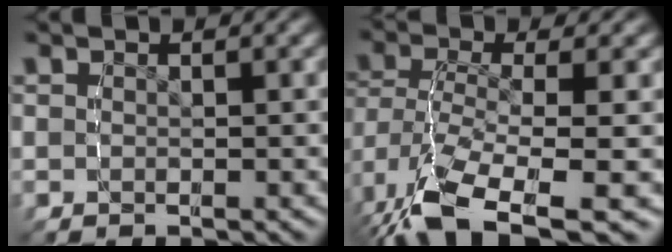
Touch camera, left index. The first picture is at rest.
{"total": 8.4, "force": [-5.8, 3.0, 5.3], "torque": [-0.129, -0.052, -0.060]}